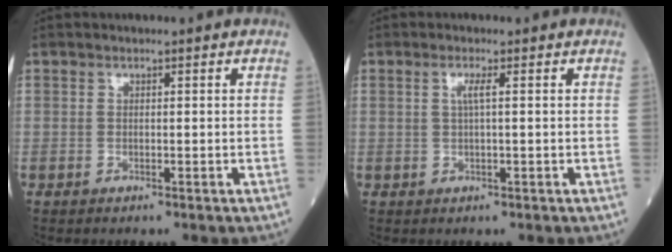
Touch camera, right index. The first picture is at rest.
{"total": 1.5, "force": [0.3, -0.2, 1.5], "torque": [-0.032, 0.001, 0.004]}